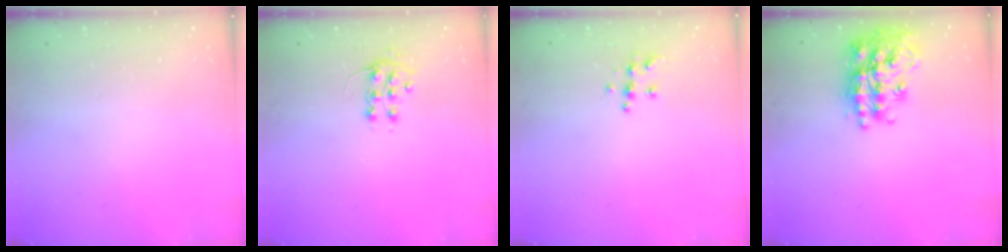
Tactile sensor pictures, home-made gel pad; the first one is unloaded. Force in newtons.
{"total": 7.3, "press": 7.3, "slide": 0.4}
{"total": 5.9, "press": 5.9, "slide": 0.2}
{"total": 21.9, "press": 21.8, "slide": 1.8}